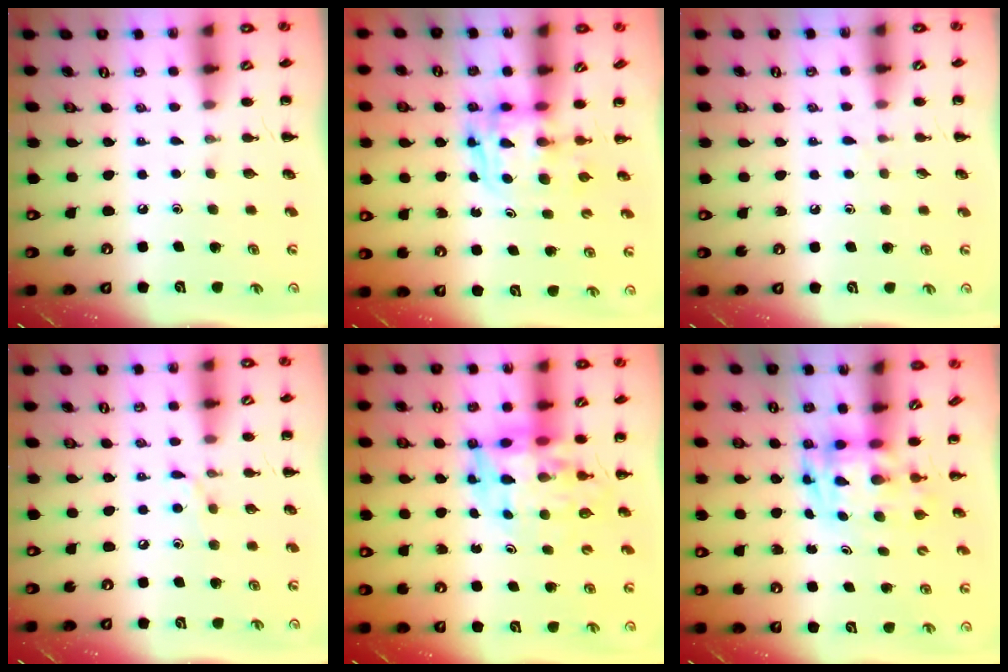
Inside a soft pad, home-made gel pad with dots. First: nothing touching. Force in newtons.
{"total": 2.8, "press": 2.8, "slide": 0.2}
{"total": 3.6, "press": 3.4, "slide": 1.3}
{"total": 5.1, "press": 4.9, "slide": 1.6}
{"total": 9.1, "press": 8.5, "slide": 3.2}
{"total": 3.6, "press": 3.5, "slide": 0.7}